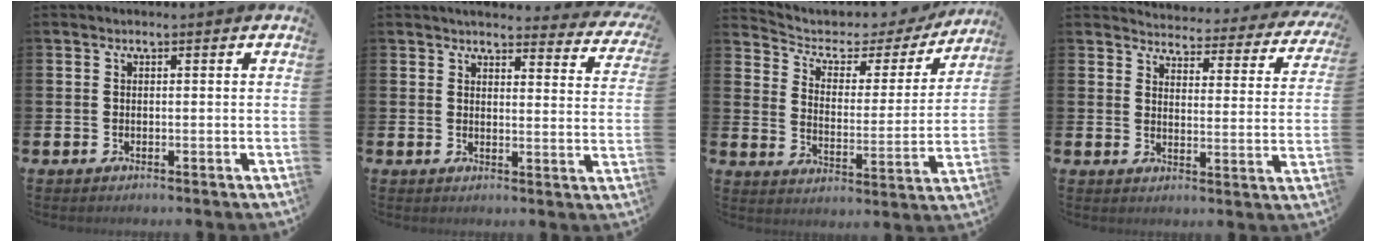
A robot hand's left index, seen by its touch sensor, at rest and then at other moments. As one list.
[{"total": 3.5, "force": [3.5, 0.5, 0.4], "torque": [-0.008, -0.032, 0.056]}, {"total": 4.6, "force": [3.7, 2.4, 1.3], "torque": [-0.053, -0.031, 0.054]}, {"total": 3.5, "force": [3.4, 0.7, 0.4], "torque": [-0.020, -0.037, 0.050]}]